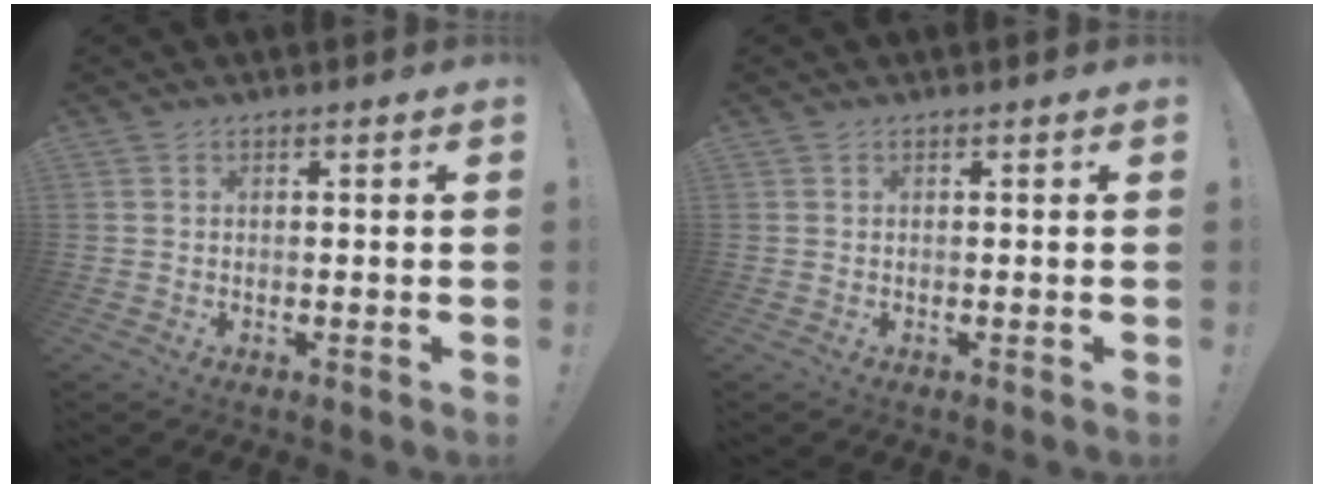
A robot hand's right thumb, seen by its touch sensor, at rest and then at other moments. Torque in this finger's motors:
{"motor_torque": [0.00, 0.23, 0.10, -0.11, -0.10]}